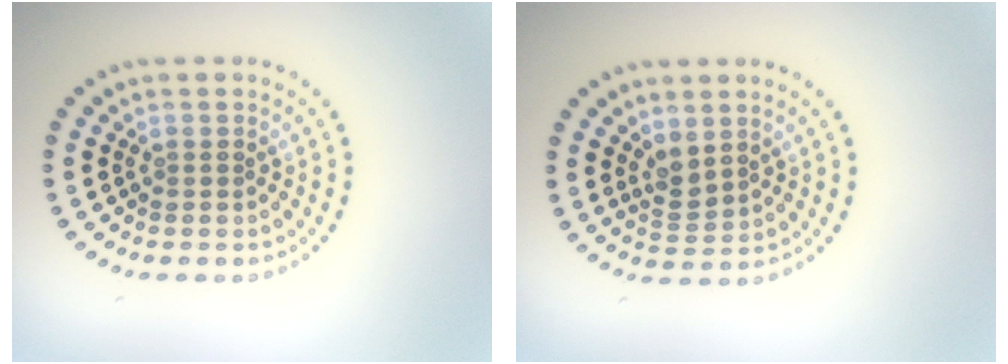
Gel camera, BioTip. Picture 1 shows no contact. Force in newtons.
{"total": 1.9, "press": 1.6, "slide": 0.9}